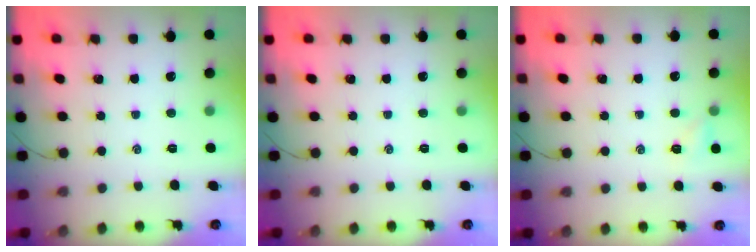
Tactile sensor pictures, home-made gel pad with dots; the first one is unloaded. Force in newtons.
{"total": 0.0}
{"total": 4.1, "press": 3.9, "slide": 1.2}